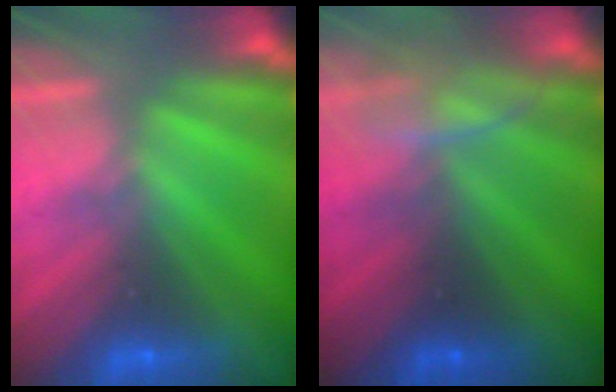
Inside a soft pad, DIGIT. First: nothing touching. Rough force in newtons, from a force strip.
{"total": 2.8}